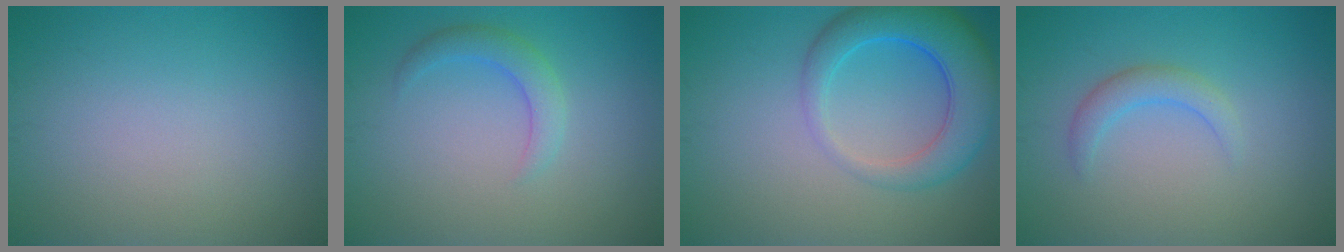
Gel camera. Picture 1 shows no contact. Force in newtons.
{"total": 2.3, "press": 2.3, "slide": 0.1}
{"total": 6.4, "press": 6.4, "slide": 0.4}
{"total": 2.1, "press": 2.0, "slide": 0.3}